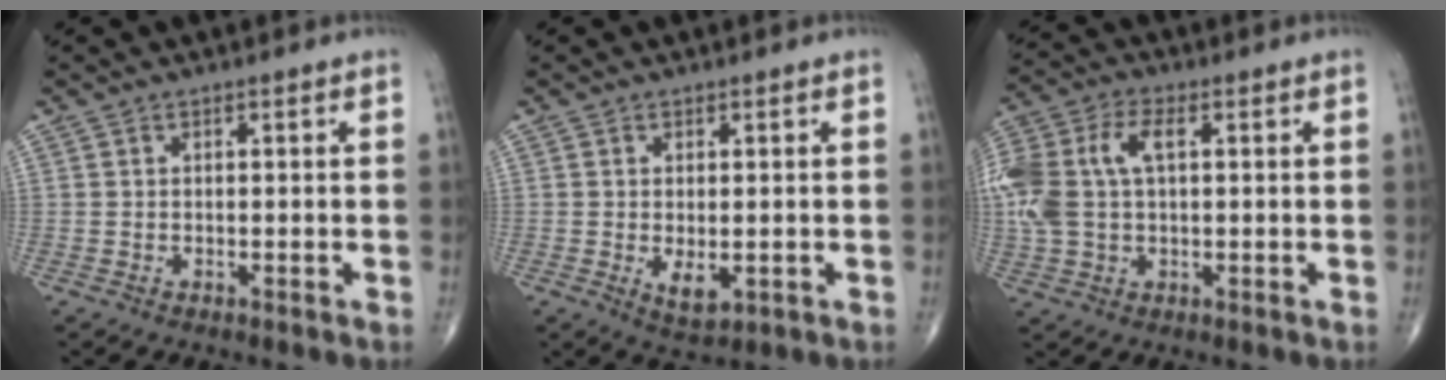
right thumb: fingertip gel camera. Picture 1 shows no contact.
{"total": 4.0, "force": [-0.8, 2.0, 3.4], "torque": [-0.051, -0.010, -0.004]}
{"total": 14.8, "force": [2.2, 8.8, 11.7], "torque": [-0.292, 0.023, 0.041]}